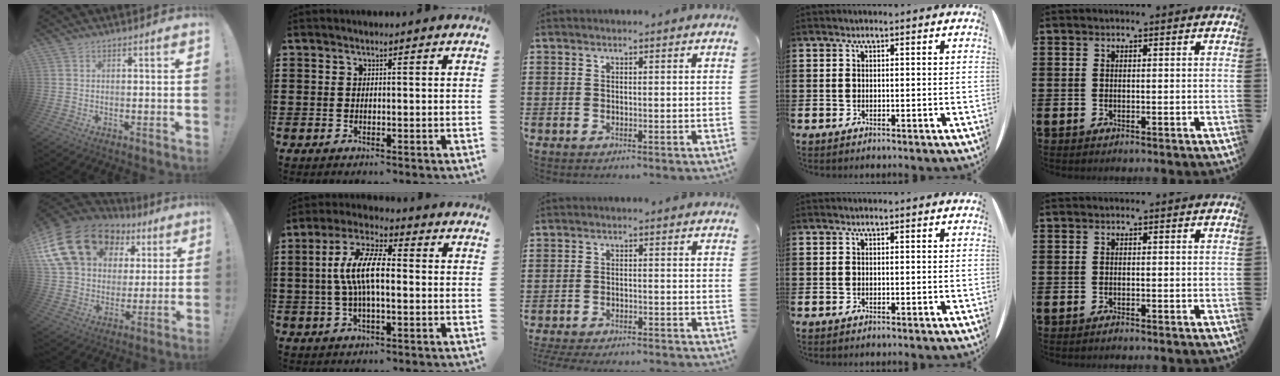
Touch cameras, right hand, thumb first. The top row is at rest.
{"thumb": {"total": 22.5, "force": [10.8, 15.5, 12.2], "torque": [-0.212, -0.042, 0.220]}, "index": {"total": 9.2, "force": [0.1, 3.3, 8.6], "torque": [-0.189, -0.001, -0.009]}, "middle": {"total": 3.2, "force": [-3.2, -0.1, 0.5], "torque": [-0.008, -0.002, -0.065]}}